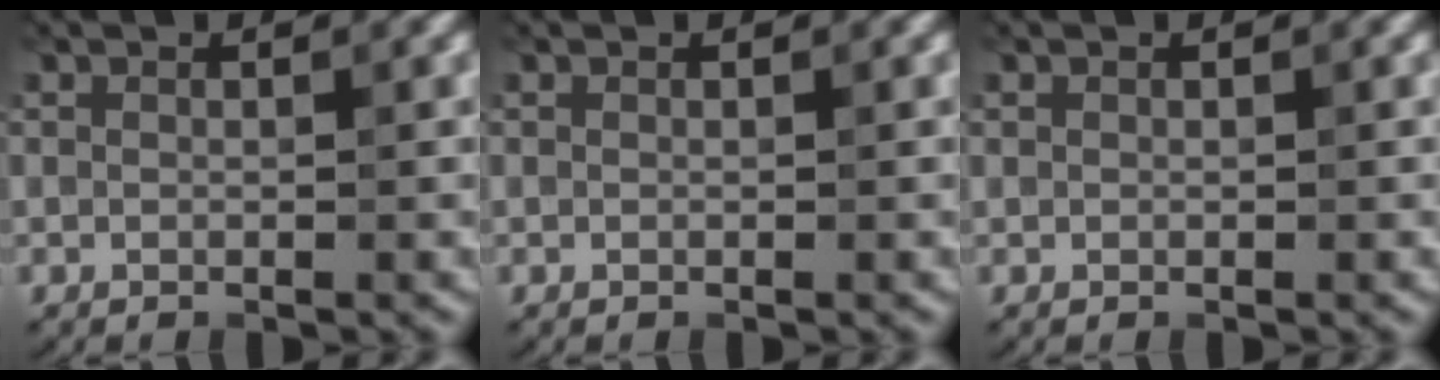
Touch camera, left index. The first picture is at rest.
{"total": 0.0}
{"total": 0.0}